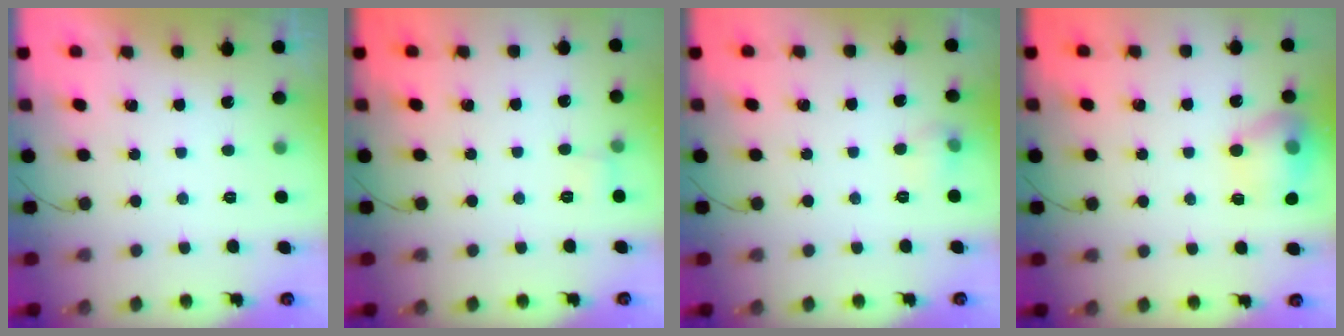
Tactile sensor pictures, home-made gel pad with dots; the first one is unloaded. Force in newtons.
{"total": 5.5, "press": 5.3, "slide": 1.8}
{"total": 6.4, "press": 5.6, "slide": 3.1}
{"total": 14.2, "press": 14.2, "slide": 1.2}